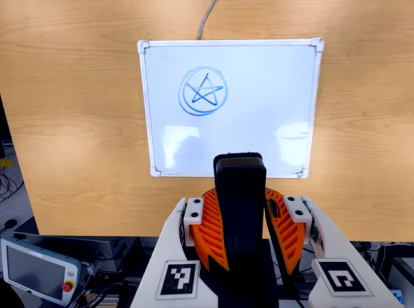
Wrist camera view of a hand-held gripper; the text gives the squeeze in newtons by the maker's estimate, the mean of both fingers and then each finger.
{"total": 10.2, "left": 9.3, "right": 11.2}